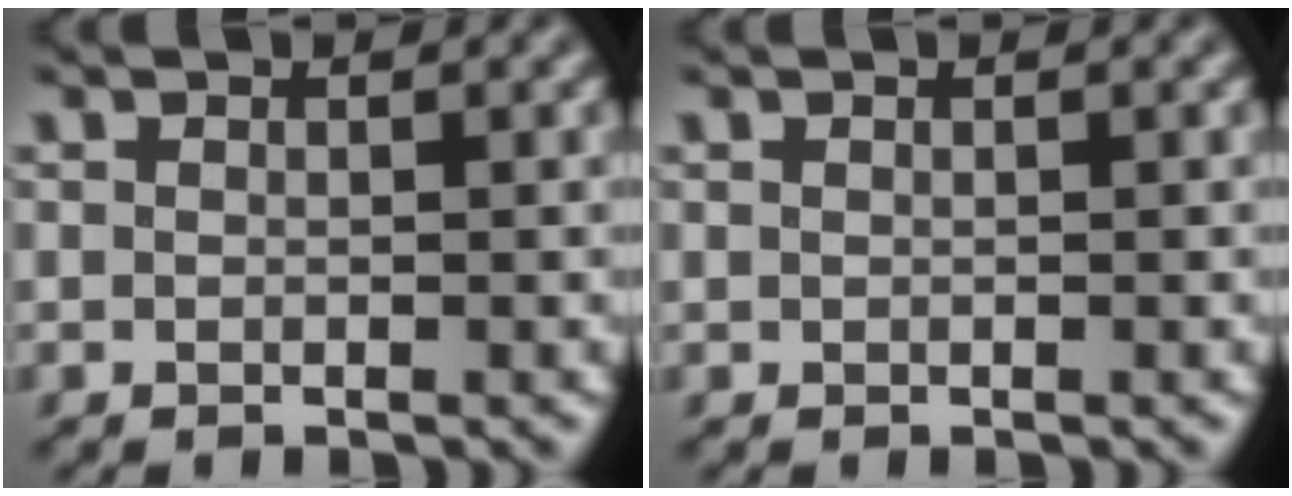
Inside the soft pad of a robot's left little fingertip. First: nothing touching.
{"total": 0.0}